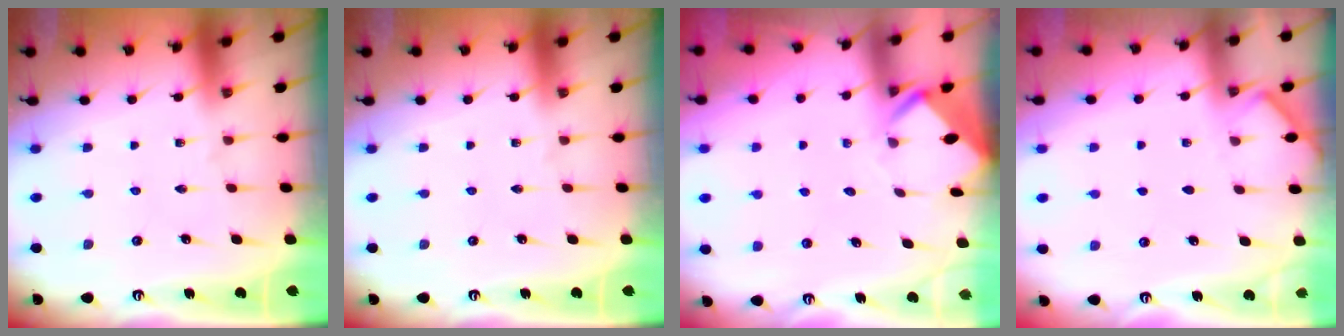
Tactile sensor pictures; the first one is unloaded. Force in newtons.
{"total": 0.0}
{"total": 3.5, "press": 3.5, "slide": 0.2}
{"total": 2.8, "press": 2.8, "slide": 0.4}